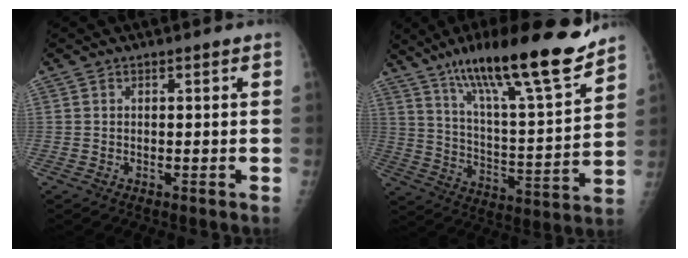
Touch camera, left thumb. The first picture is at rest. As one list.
[{"total": 23.2, "force": [16.6, 3.7, 15.9], "torque": [-0.232, -0.073, 0.276]}]